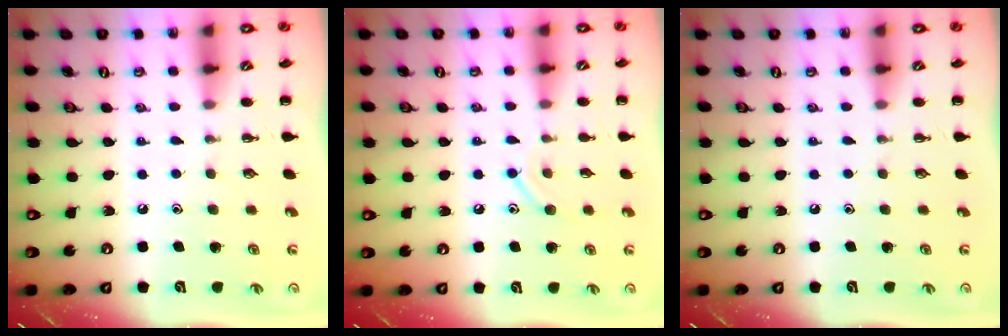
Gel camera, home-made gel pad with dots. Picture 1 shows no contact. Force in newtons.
{"total": 8.0, "press": 7.8, "slide": 1.4}
{"total": 0.0}